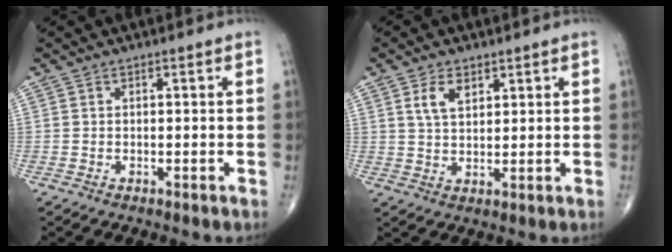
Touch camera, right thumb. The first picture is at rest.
{"total": 4.7, "force": [2.4, 2.6, 3.1], "torque": [-0.050, -0.011, 0.047]}